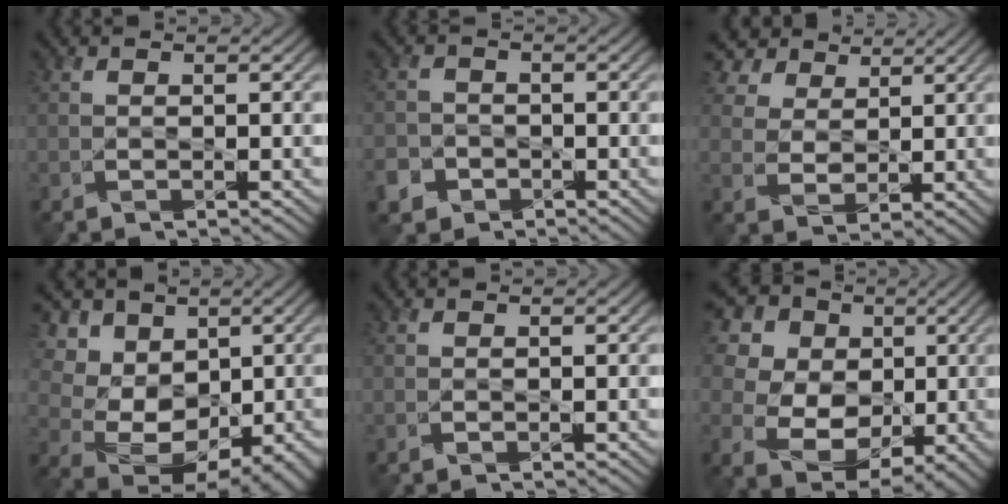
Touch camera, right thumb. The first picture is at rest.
{"total": 4.0, "force": [-2.5, 3.0, 0.6], "torque": [-0.004, -0.009, -0.055]}
{"total": 6.8, "force": [4.3, 4.5, 2.7], "torque": [-0.082, -0.004, 0.086]}
{"total": 11.8, "force": [2.8, 9.5, 6.4], "torque": [-0.169, 0.020, 0.045]}
{"total": 0.0}
{"total": 16.2, "force": [4.6, 13.2, 8.1], "torque": [-0.234, 0.039, 0.096]}